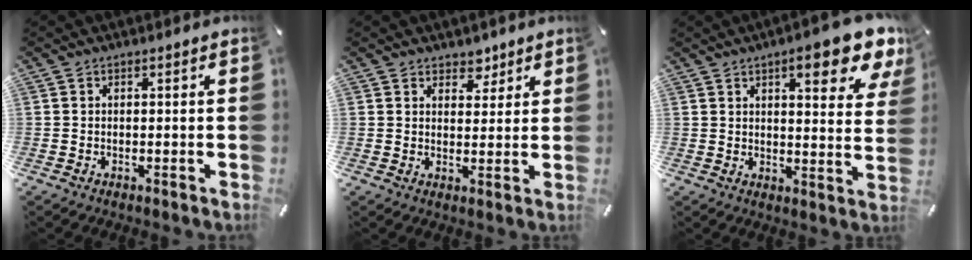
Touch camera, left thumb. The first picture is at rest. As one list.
[{"total": 4.2, "force": [3.2, 2.8, 0.4], "torque": [0.013, -0.018, 0.052]}, {"total": 12.2, "force": [7.8, 3.6, 8.7], "torque": [-0.109, -0.046, 0.125]}]